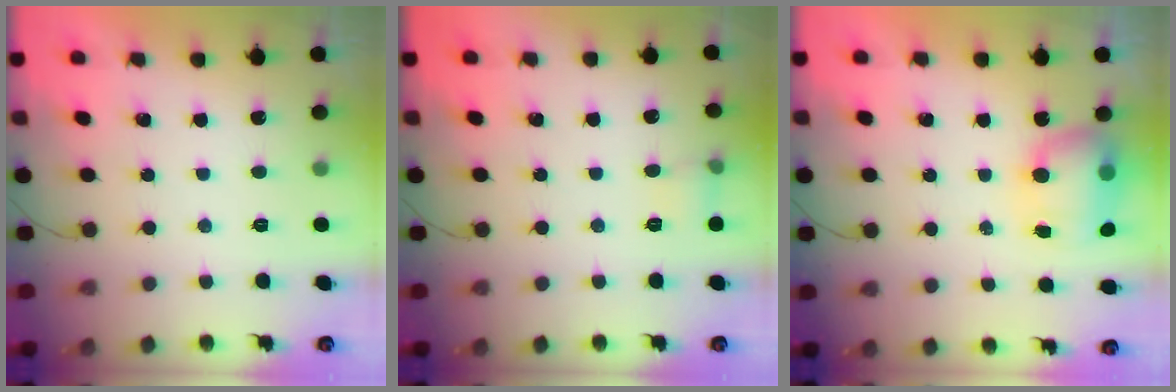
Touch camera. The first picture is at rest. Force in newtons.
{"total": 5.2, "press": 4.9, "slide": 1.7}
{"total": 12.1, "press": 9.5, "slide": 7.5}